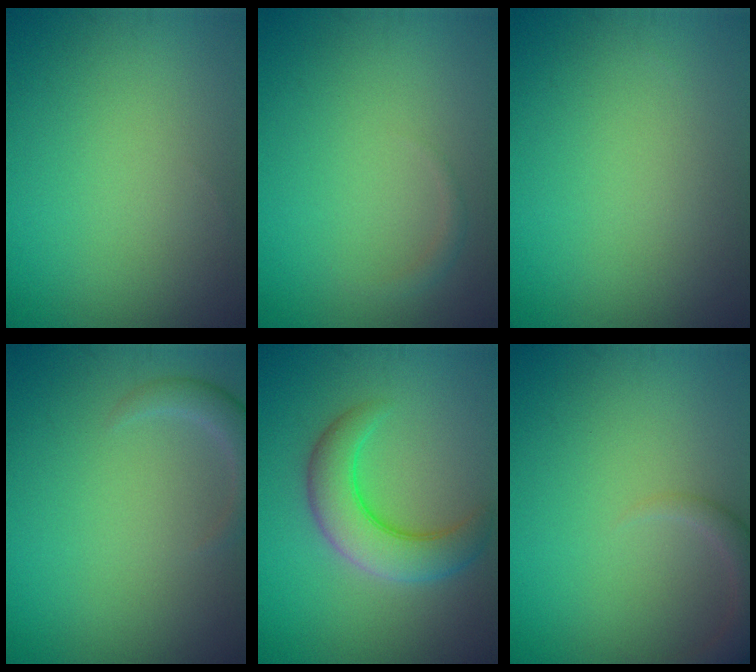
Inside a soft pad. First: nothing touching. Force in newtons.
{"total": 0.7, "press": 0.7, "slide": 0.0}
{"total": 0.0}
{"total": 2.0, "press": 2.0, "slide": 0.2}
{"total": 5.4, "press": 5.4, "slide": 0.3}
{"total": 2.3, "press": 2.3, "slide": 0.3}